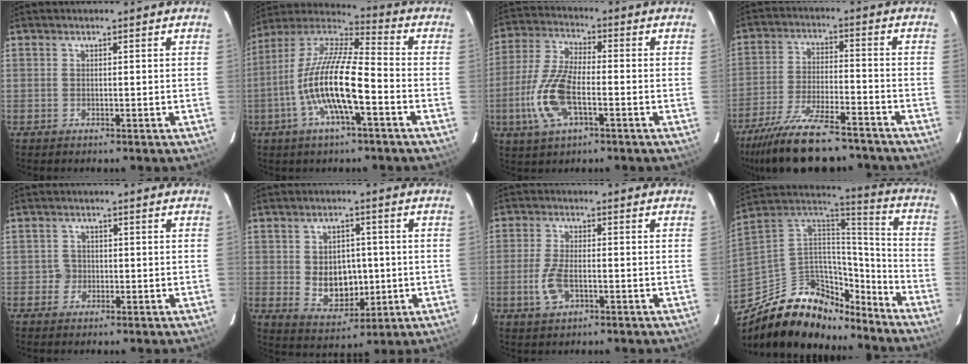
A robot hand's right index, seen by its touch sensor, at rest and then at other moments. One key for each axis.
{"total": 15.7, "fx": -5.1, "fy": 3.4, "fz": 14.4, "tx": -0.276, "ty": -0.005, "tz": -0.103}
{"total": 12.1, "fx": -3.8, "fy": 4.8, "fz": 10.4, "tx": -0.233, "ty": 0.000, "tz": -0.077}
{"total": 19.0, "fx": -15.9, "fy": 4.6, "fz": 9.3, "tx": -0.192, "ty": -0.032, "tz": -0.252}
{"total": 1.9, "fx": -0.7, "fy": 1.8, "fz": -0.2, "tx": 0.007, "ty": 0.010, "tz": -0.011}
{"total": 8.7, "fx": -0.3, "fy": 6.7, "fz": 5.5, "tx": -0.108, "ty": 0.001, "tz": 0.016}
{"total": 5.4, "fx": -1.9, "fy": 2.6, "fz": 4.4, "tx": -0.100, "ty": -0.002, "tz": -0.034}
{"total": 22.9, "fx": -16.2, "fy": 12.7, "fz": 10.1, "tx": -0.211, "ty": 0.048, "tz": -0.250}